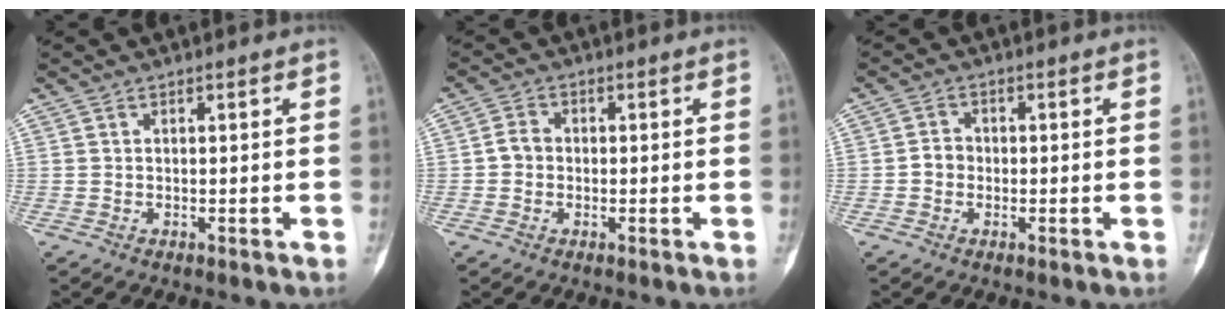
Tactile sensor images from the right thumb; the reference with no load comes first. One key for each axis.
{"total": 2.7, "fx": -0.4, "fy": 2.4, "fz": 1.3, "tx": -0.014, "ty": 0.010, "tz": -0.013}
{"total": 2.6, "fx": -0.6, "fy": 2.3, "fz": 1.1, "tx": -0.007, "ty": 0.009, "tz": -0.017}